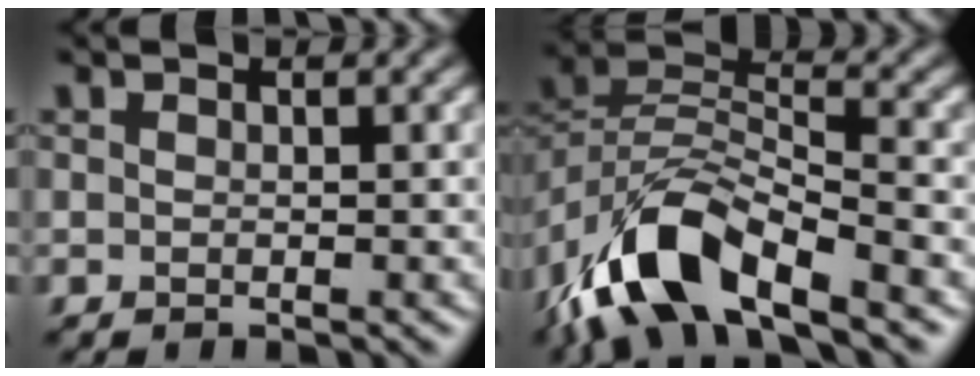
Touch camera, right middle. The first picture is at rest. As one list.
[{"total": 10.1, "force": [-6.4, 4.0, 6.7], "torque": [-0.128, 0.006, -0.131]}]